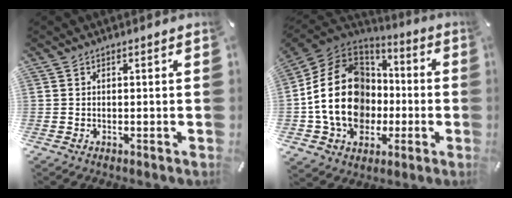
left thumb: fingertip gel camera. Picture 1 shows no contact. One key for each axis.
{"total": 21.7, "fx": -3.0, "fy": 17.5, "fz": 12.5, "tx": -0.260, "ty": 0.018, "tz": -0.041}